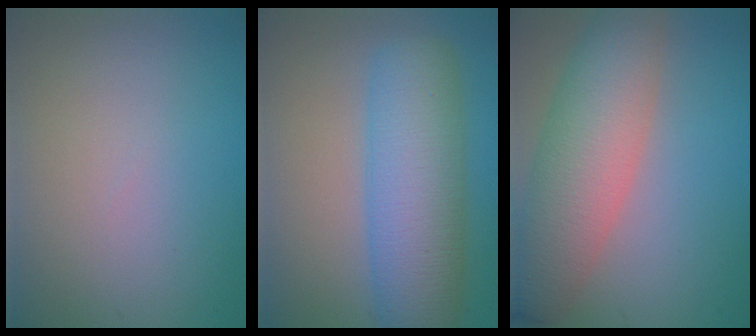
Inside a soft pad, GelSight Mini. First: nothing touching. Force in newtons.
{"total": 8.4, "press": 8.4, "slide": 0.2}
{"total": 8.2, "press": 8.2, "slide": 0.6}